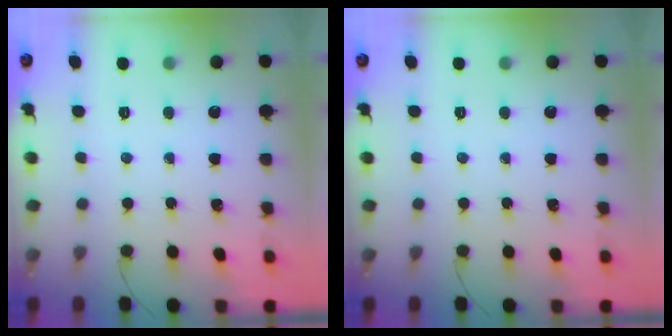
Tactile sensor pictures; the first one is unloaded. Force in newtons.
{"total": 0.0}